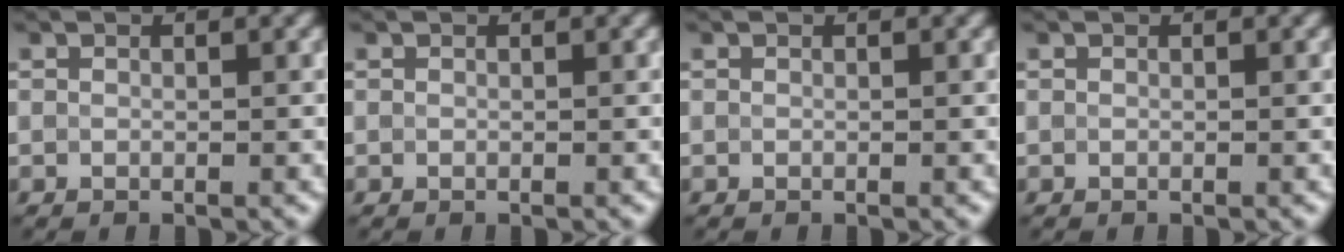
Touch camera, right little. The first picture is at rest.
{"total": 0.0}
{"total": 0.0}
{"total": 0.0}